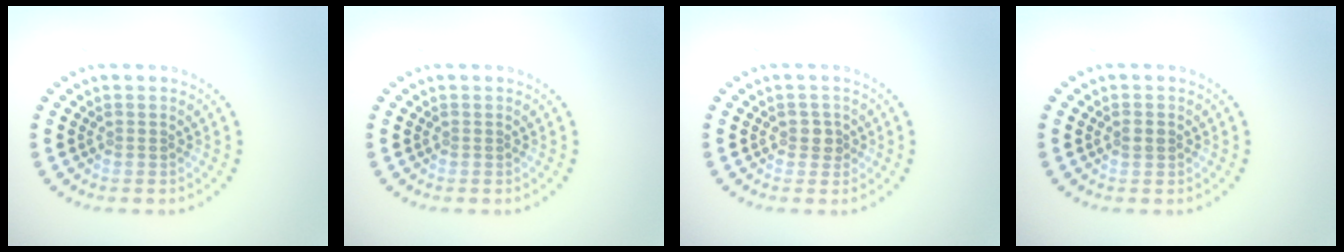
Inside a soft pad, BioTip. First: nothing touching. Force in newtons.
{"total": 0.0}
{"total": 1.3, "press": 1.2, "slide": 0.6}
{"total": 1.3, "press": 1.2, "slide": 0.3}